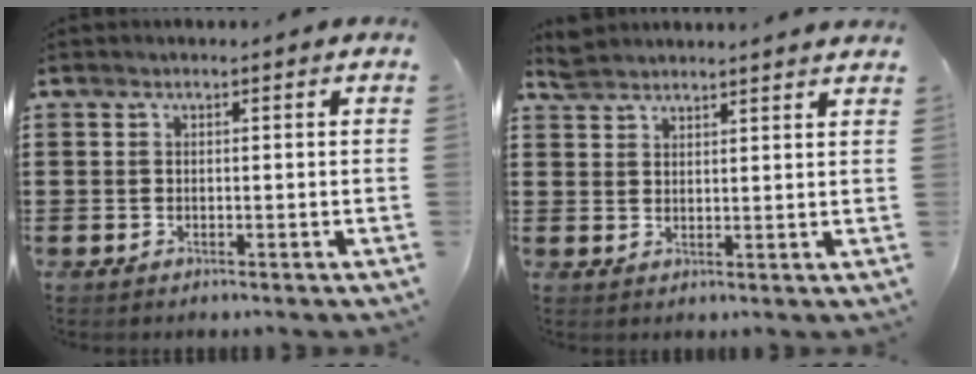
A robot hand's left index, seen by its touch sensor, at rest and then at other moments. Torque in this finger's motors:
{"motor_torque": [0.62, -0.57, -0.02, 0.00]}